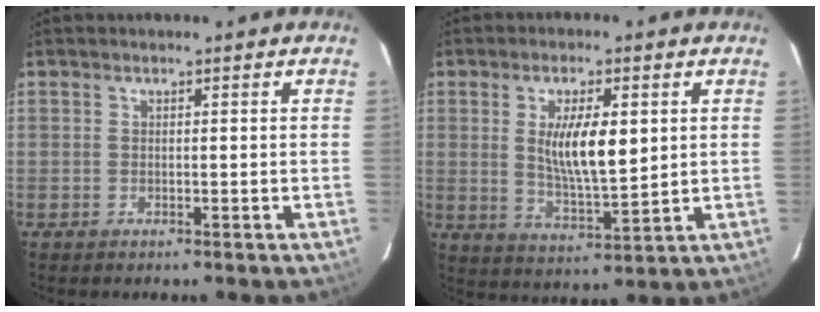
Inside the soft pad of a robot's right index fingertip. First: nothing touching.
{"total": 9.3, "force": [1.9, 2.4, 8.8], "torque": [-0.162, -0.006, 0.039]}